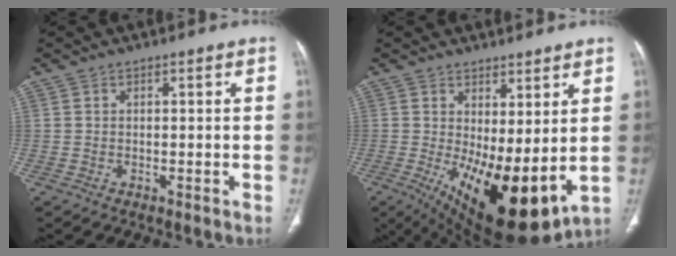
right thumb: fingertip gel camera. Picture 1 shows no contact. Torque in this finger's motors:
{"motor_torque": [1.74, 3.28, 0.36, 0.07, 0.58]}